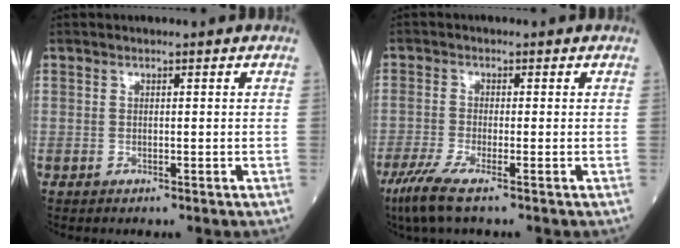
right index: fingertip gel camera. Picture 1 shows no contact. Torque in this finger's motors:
{"motor_torque": [0.14, 0.02, 0.08, 0.07]}